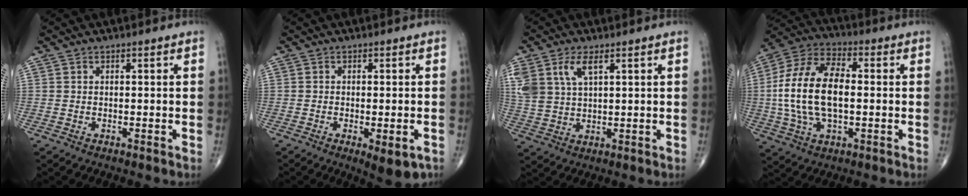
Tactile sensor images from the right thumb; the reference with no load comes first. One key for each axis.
{"total": 5.7, "fx": -2.2, "fy": 1.9, "fz": 4.9, "tx": -0.064, "ty": -0.004, "tz": -0.023}
{"total": 8.8, "fx": 4.2, "fy": 4.6, "fz": 6.3, "tx": -0.142, "ty": -0.004, "tz": 0.090}
{"total": 17.5, "fx": -0.1, "fy": 9.3, "fz": 14.9, "tx": -0.304, "ty": 0.021, "tz": -0.006}